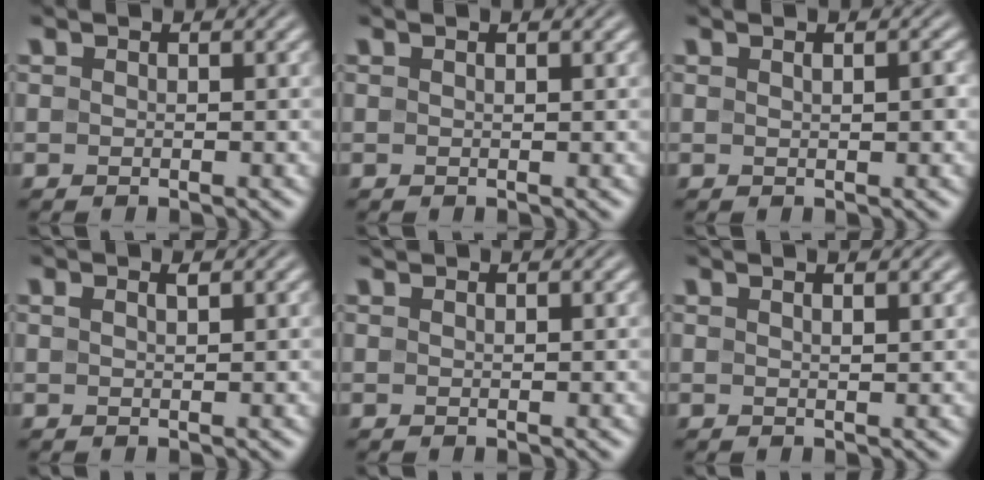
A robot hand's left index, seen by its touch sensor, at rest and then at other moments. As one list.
[{"total": 0.7, "force": [0.5, 0.2, 0.5], "torque": [-0.004, 0.003, 0.004]}, {"total": 1.2, "force": [0.3, 0.2, 1.2], "torque": [-0.018, 0.003, 0.005]}, {"total": 0.9, "force": [0.6, 0.2, 0.7], "torque": [-0.016, 0.001, 0.009]}, {"total": 0.8, "force": [0.7, 0.2, 0.4], "torque": [-0.006, -0.002, 0.005]}, {"total": 2.8, "force": [1.6, 1.1, 2.0], "torque": [-0.002, 0.007, -0.006]}]